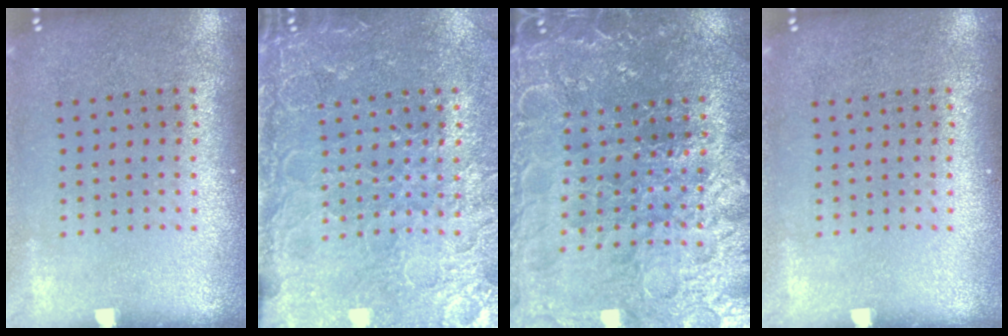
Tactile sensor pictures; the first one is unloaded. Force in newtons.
{"total": 4.3, "press": 3.6, "slide": 2.3}
{"total": 4.1, "press": 4.0, "slide": 0.8}
{"total": 0.0}